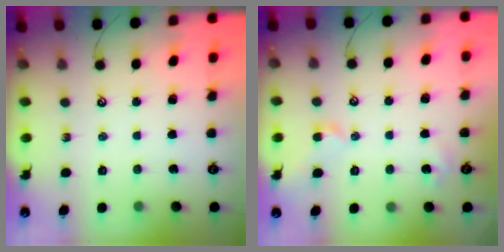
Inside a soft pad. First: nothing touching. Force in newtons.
{"total": 2.8, "press": 2.7, "slide": 0.6}